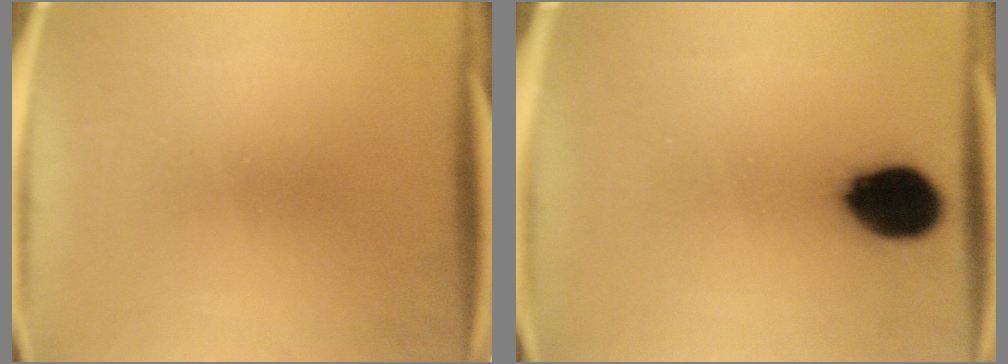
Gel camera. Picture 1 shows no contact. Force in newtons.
{"total": 12.8}